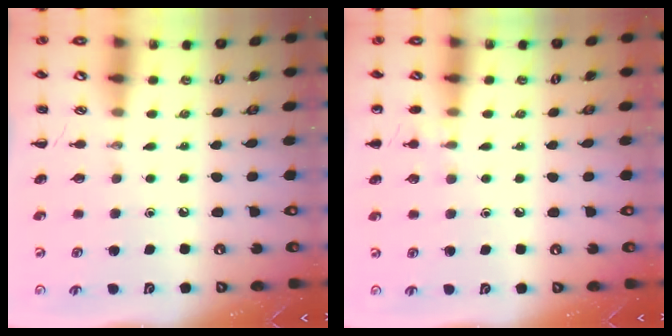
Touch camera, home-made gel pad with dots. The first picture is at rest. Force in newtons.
{"total": 5.8, "press": 5.5, "slide": 1.8}